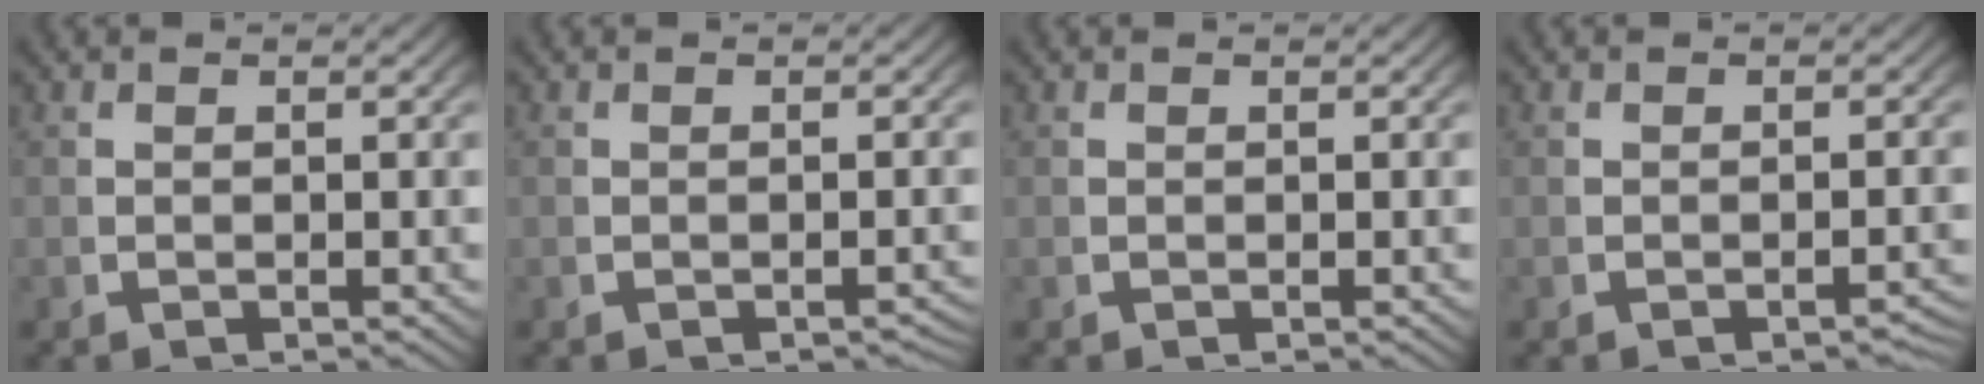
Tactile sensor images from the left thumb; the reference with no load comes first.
{"total": 1.1, "force": [-1.1, 0.2, 0.2], "torque": [-0.007, 0.002, -0.016]}
{"total": 0.0}
{"total": 1.7, "force": [-1.5, 0.3, 0.8], "torque": [-0.010, 0.004, -0.023]}